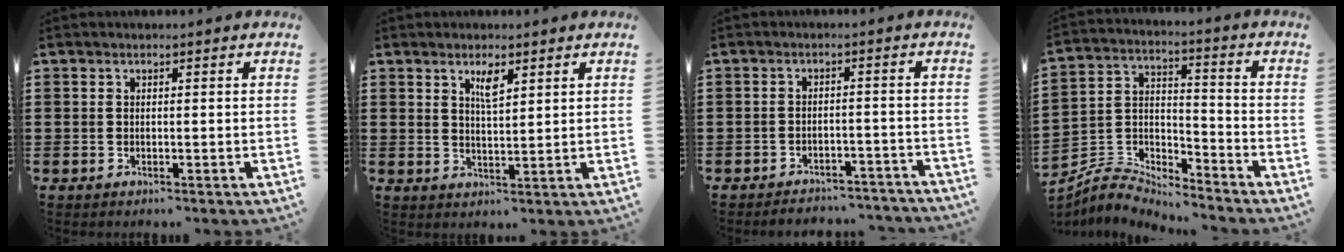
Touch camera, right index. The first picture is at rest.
{"total": 3.1, "force": [1.9, 0.7, 2.3], "torque": [-0.042, 0.000, 0.030]}
{"total": 2.9, "force": [-2.9, 0.4, 0.2], "torque": [-0.009, 0.001, -0.059]}
{"total": 5.3, "force": [-5.2, 1.2, 0.3], "torque": [-0.020, -0.001, -0.108]}